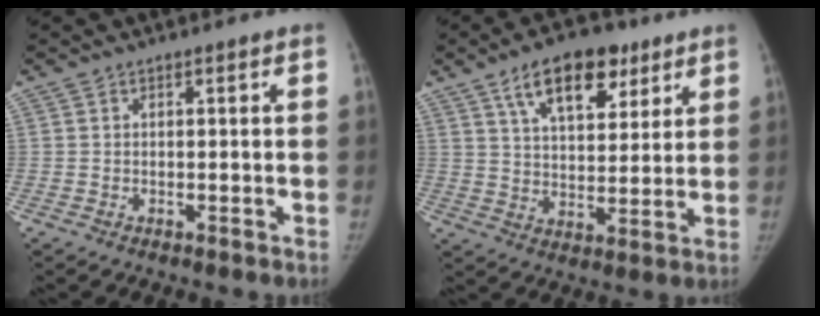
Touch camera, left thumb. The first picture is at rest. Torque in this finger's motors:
{"motor_torque": [0.07, 0.25, 0.86, -0.64, 0.14]}